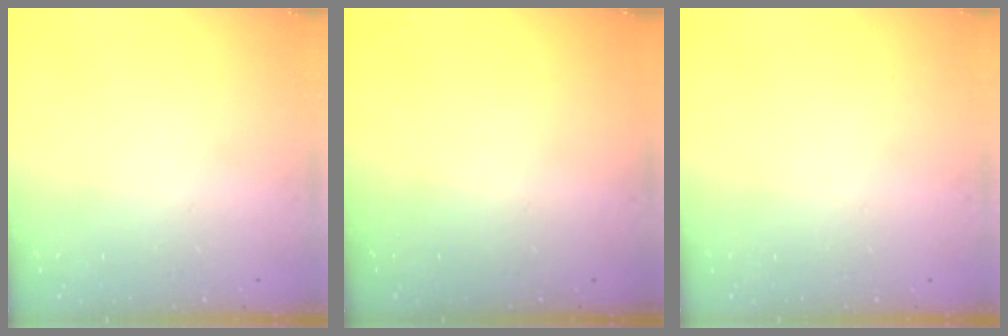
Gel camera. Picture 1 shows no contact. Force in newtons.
{"total": 0.0}
{"total": 0.0}